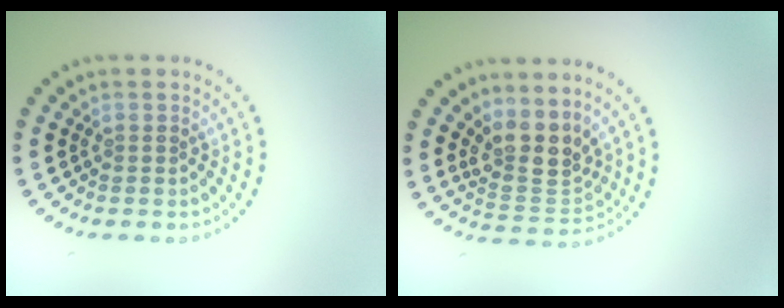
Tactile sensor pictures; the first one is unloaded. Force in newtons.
{"total": 3.8, "press": 2.9, "slide": 2.5}